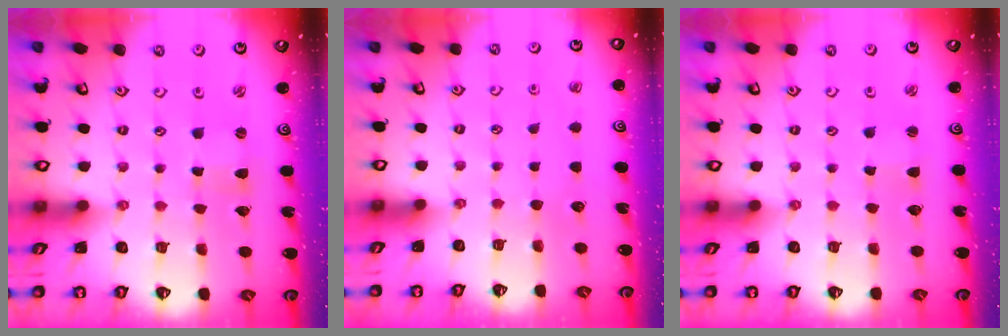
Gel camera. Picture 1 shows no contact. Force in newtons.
{"total": 0.0}
{"total": 1.8, "press": 1.8, "slide": 0.3}